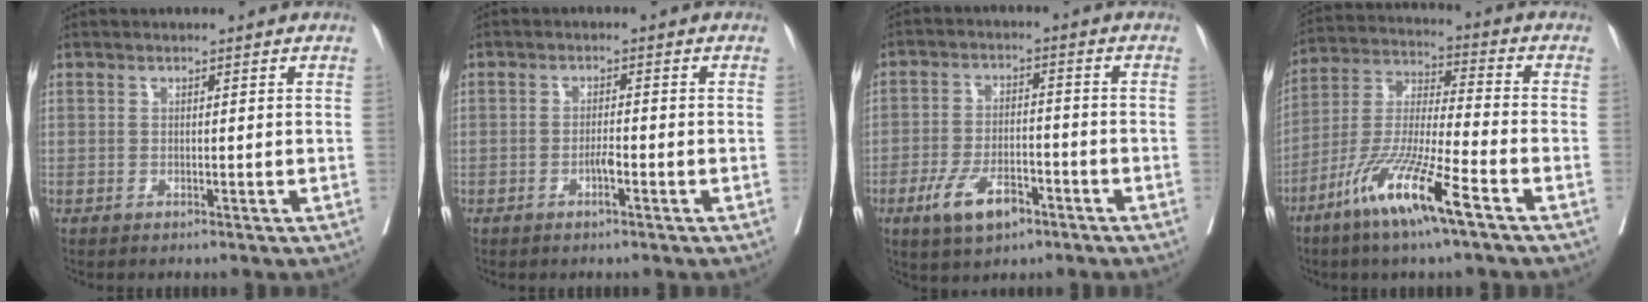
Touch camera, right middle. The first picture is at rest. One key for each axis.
{"total": 1.9, "fx": -1.0, "fy": 0.1, "fz": 1.6, "tx": -0.028, "ty": 0.000, "tz": -0.019}
{"total": 7.7, "fx": -4.3, "fy": 3.2, "fz": 5.4, "tx": -0.106, "ty": -0.002, "tz": -0.073}
{"total": 13.5, "fx": -7.7, "fy": 0.4, "fz": 11.1, "tx": -0.228, "ty": -0.028, "tz": -0.153}